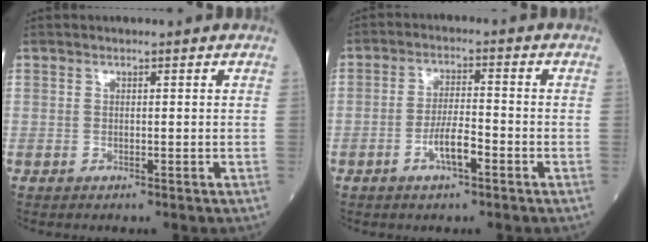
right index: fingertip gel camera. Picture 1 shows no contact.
{"total": 4.7, "force": [-2.2, 0.9, 4.0], "torque": [-0.075, 0.004, -0.043]}